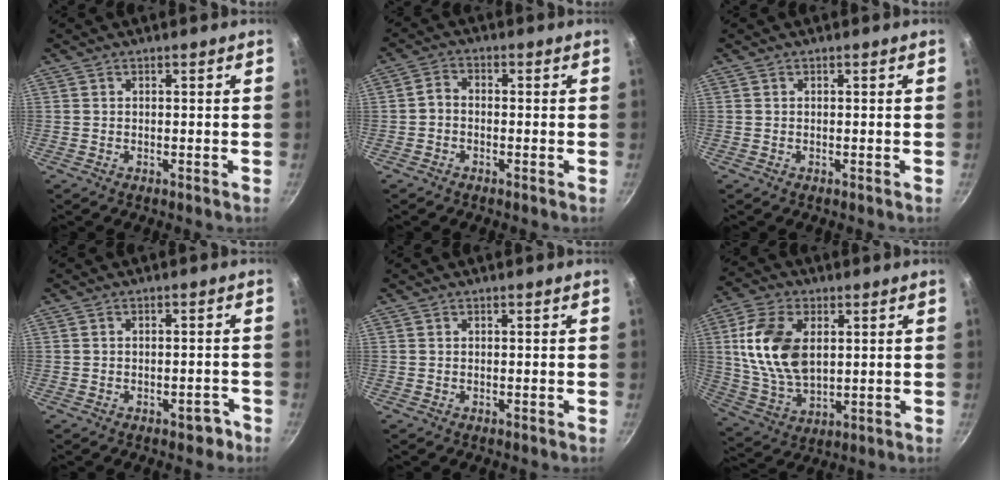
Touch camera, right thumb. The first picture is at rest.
{"total": 2.5, "force": [-1.0, 1.7, 1.4], "torque": [-0.030, 0.019, -0.027]}
{"total": 0.0}
{"total": 2.9, "force": [-1.8, 1.6, 1.5], "torque": [-0.002, 0.029, -0.008]}
{"total": 0.0}
{"total": 15.1, "force": [3.0, 9.3, 11.5], "torque": [-0.203, -0.013, 0.065]}